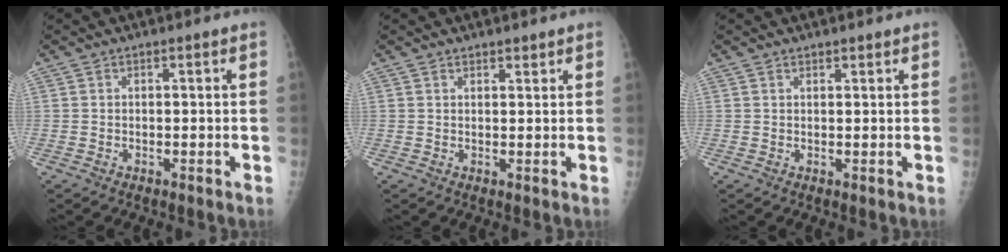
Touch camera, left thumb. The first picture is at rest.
{"total": 1.4, "force": [1.2, 0.5, 0.4], "torque": [0.003, -0.006, 0.018]}
{"total": 1.0, "force": [0.9, 0.3, 0.3], "torque": [0.002, -0.004, 0.013]}